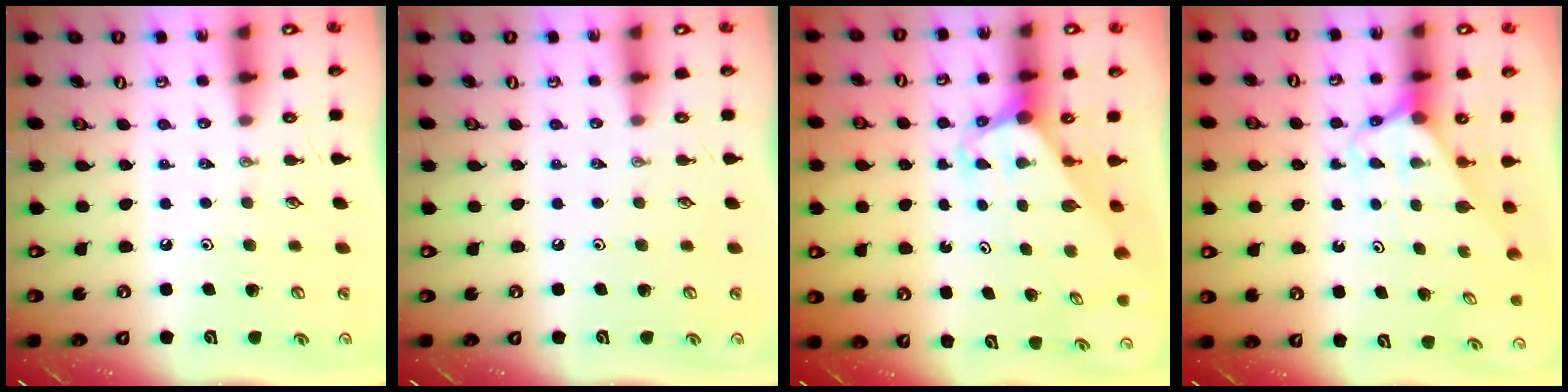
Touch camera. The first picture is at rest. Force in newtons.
{"total": 0.0}
{"total": 3.3, "press": 3.3, "slide": 0.2}
{"total": 2.9, "press": 2.9, "slide": 0.2}